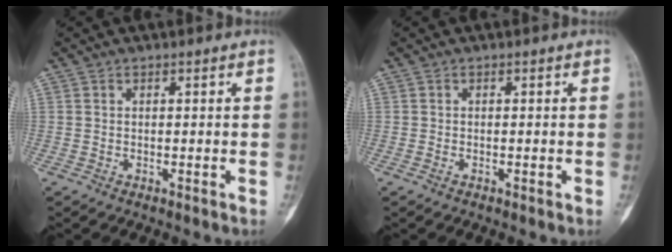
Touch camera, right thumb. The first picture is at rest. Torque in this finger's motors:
{"motor_torque": [-0.91, -0.21, 0.13, 0.07, 0.03]}